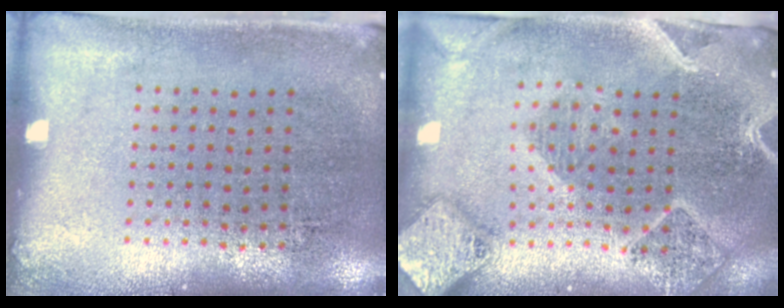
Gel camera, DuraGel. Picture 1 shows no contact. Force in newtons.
{"total": 2.8, "press": 2.4, "slide": 1.3}